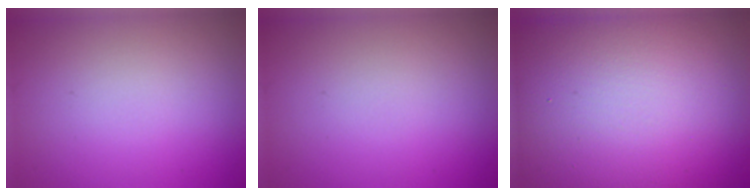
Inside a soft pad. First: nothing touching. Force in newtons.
{"total": 0.0}
{"total": 21.1, "press": 21.1, "slide": 0.8}